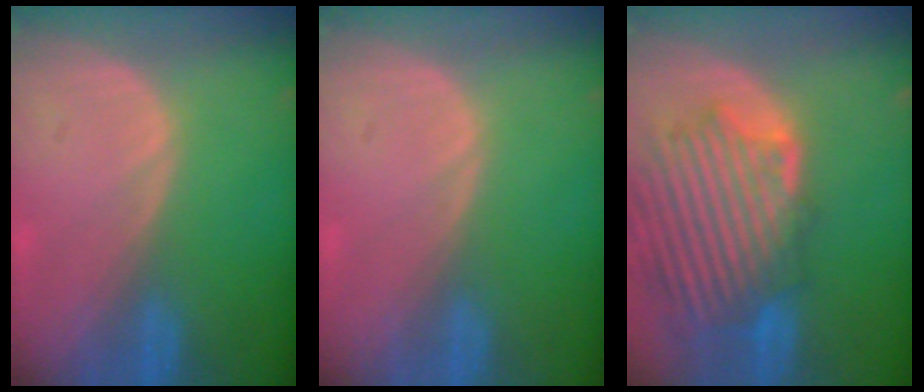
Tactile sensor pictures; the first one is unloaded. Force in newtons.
{"total": 0.0}
{"total": 12.5, "press": 11.5, "slide": 5.0}